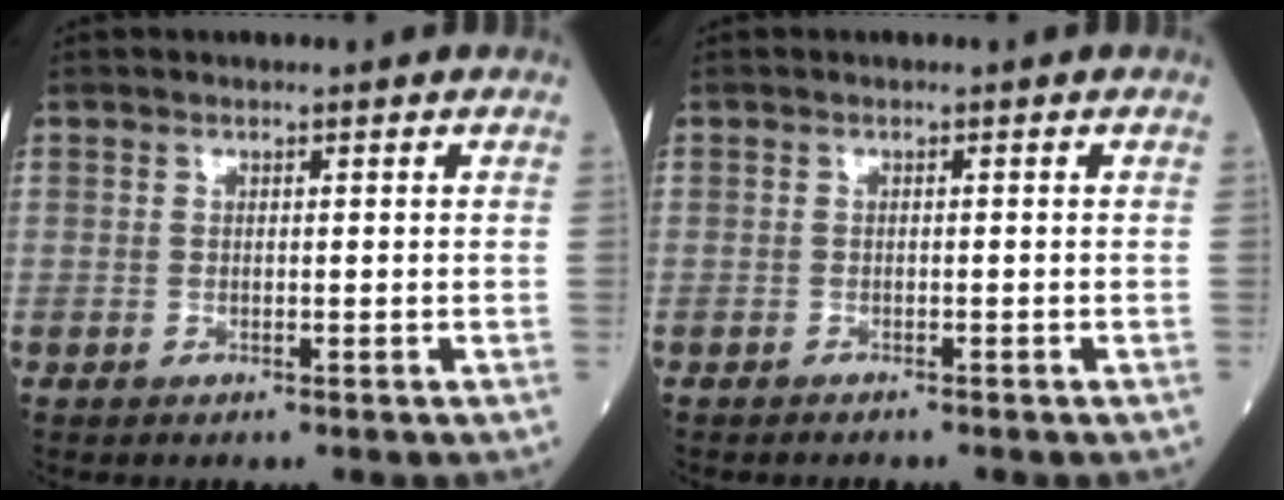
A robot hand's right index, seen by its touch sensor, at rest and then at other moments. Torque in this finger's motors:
{"motor_torque": [-0.12, -0.06, 0.00, -0.02]}